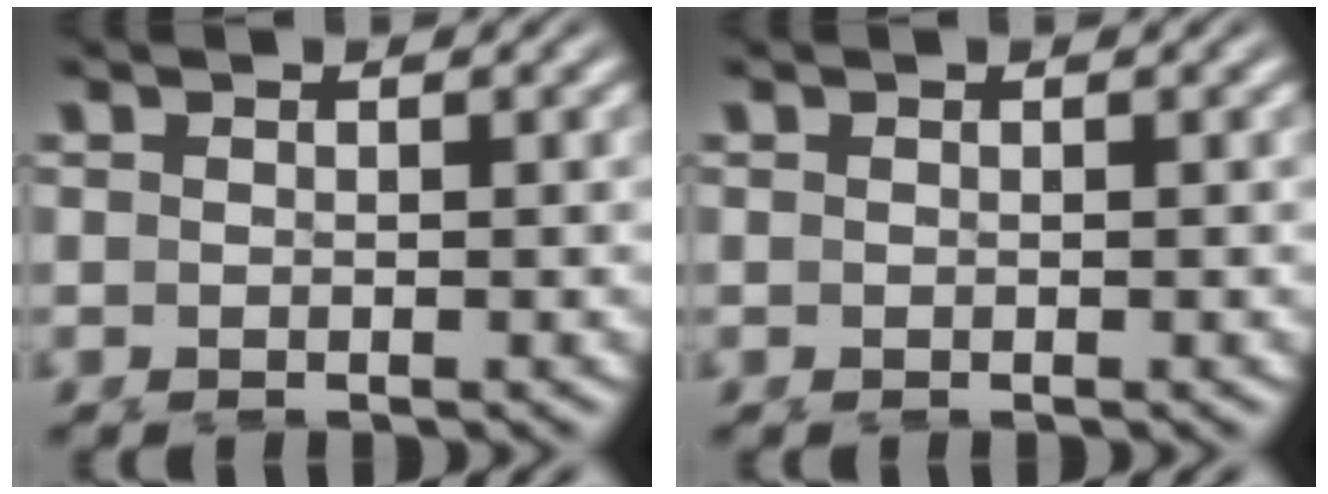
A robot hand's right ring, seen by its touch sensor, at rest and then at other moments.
{"total": 0.0}